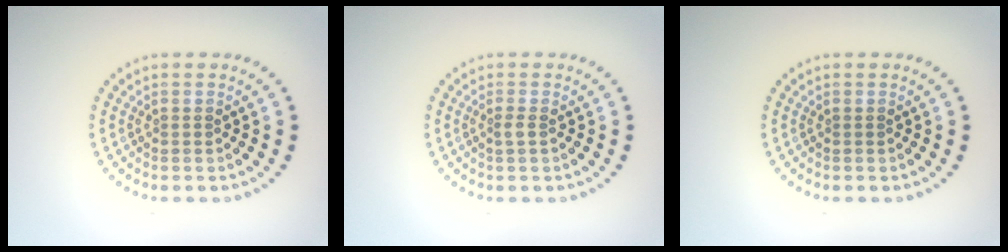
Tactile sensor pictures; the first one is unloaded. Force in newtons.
{"total": 0.8, "press": 0.6, "slide": 0.6}
{"total": 0.0}